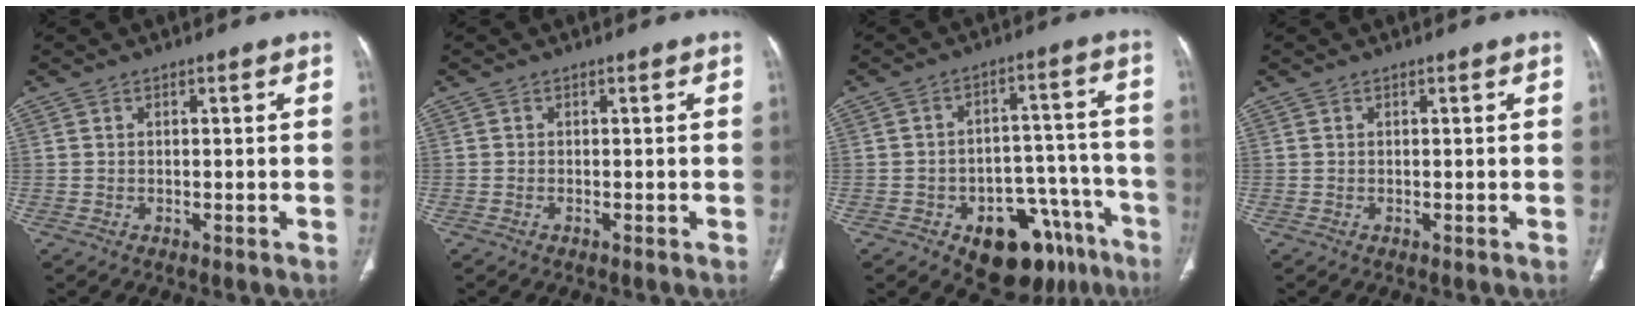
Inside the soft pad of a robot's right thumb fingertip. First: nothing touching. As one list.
[{"total": 0.0}, {"total": 17.5, "force": [-9.8, 10.2, 10.3], "torque": [-0.076, 0.081, -0.128]}, {"total": 0.0}]